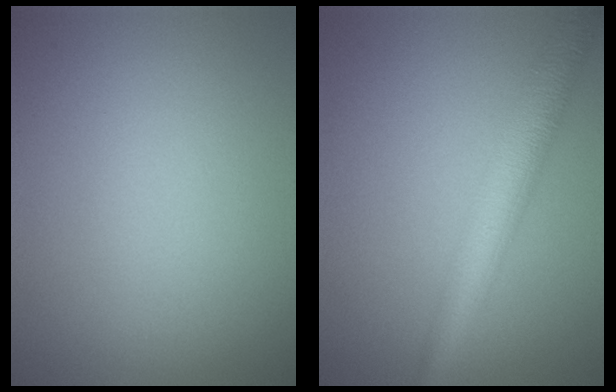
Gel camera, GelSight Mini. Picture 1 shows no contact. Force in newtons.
{"total": 5.3, "press": 5.3, "slide": 0.2}